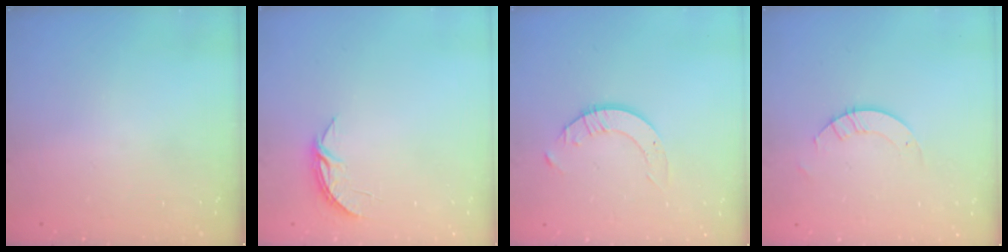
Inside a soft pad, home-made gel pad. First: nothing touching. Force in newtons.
{"total": 4.2, "press": 4.2, "slide": 0.3}
{"total": 3.3, "press": 3.3, "slide": 0.3}
{"total": 2.6, "press": 2.6, "slide": 0.2}